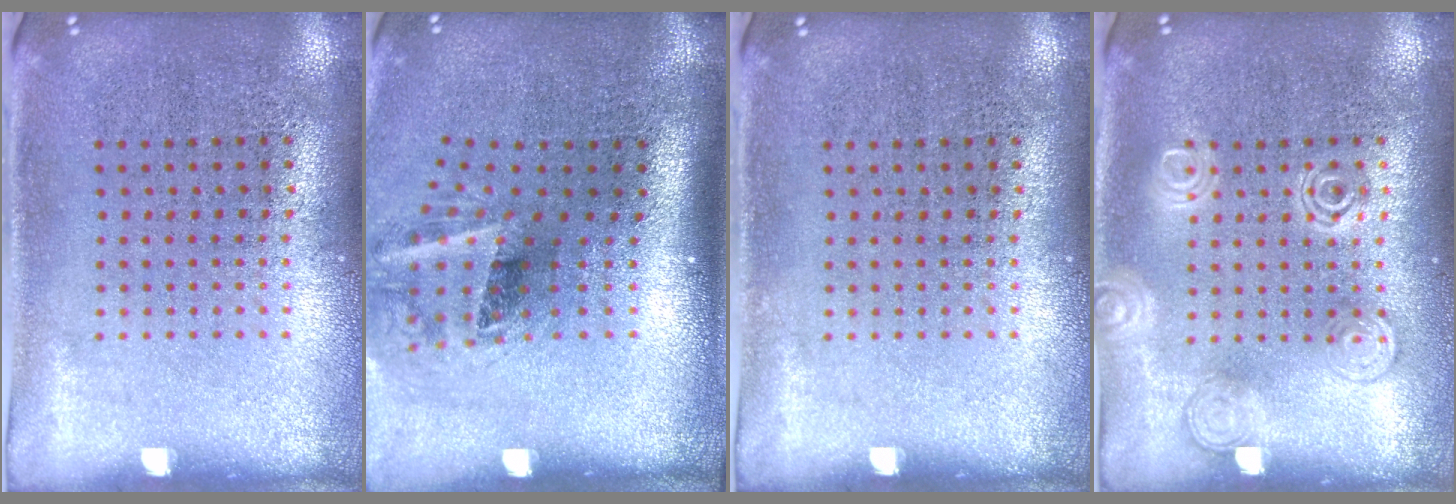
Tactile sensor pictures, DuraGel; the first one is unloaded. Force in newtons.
{"total": 2.0, "press": 1.2, "slide": 1.6}
{"total": 0.0}
{"total": 2.5, "press": 2.4, "slide": 0.4}